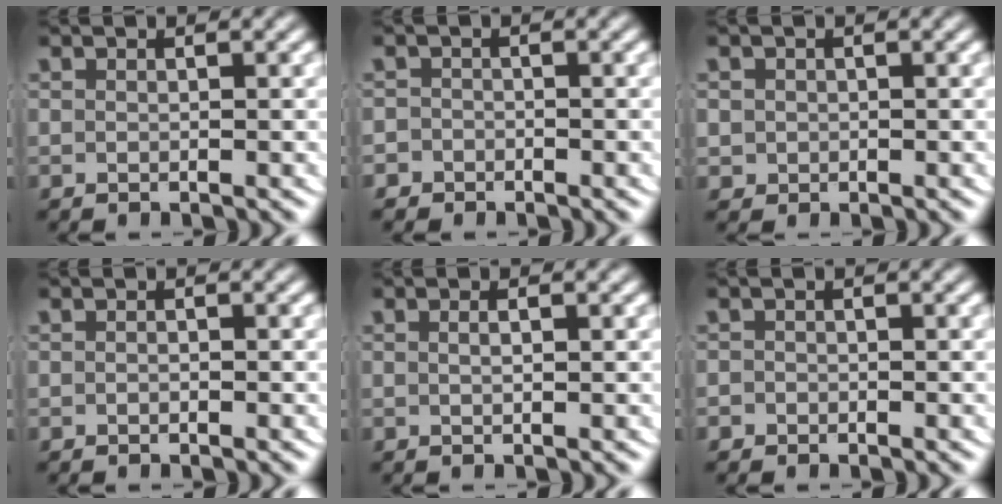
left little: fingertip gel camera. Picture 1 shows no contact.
{"total": 2.4, "force": [-1.4, 1.9, -0.3], "torque": [0.004, -0.010, -0.026]}
{"total": 2.7, "force": [0.0, 2.6, 0.7], "torque": [-0.030, -0.012, 0.003]}
{"total": 0.0}
{"total": 0.7, "force": [0.0, 0.1, 0.7], "torque": [-0.010, 0.000, 0.001]}
{"total": 1.2, "force": [-0.6, 1.0, -0.1], "torque": [0.002, -0.006, -0.011]}